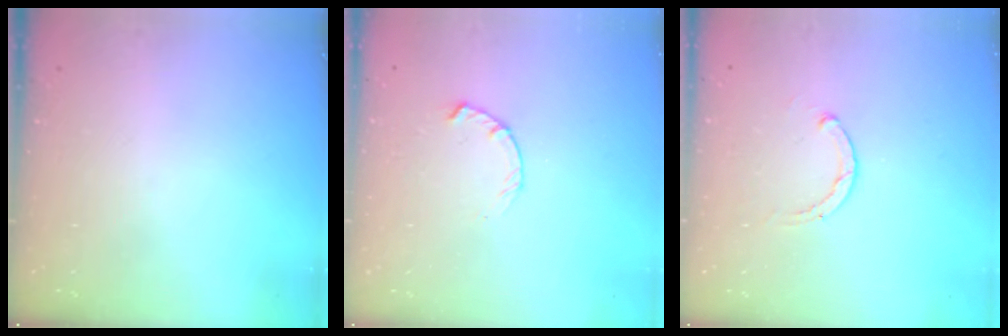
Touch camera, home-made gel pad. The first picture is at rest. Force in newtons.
{"total": 1.8, "press": 1.8, "slide": 0.3}
{"total": 1.1, "press": 1.0, "slide": 0.3}